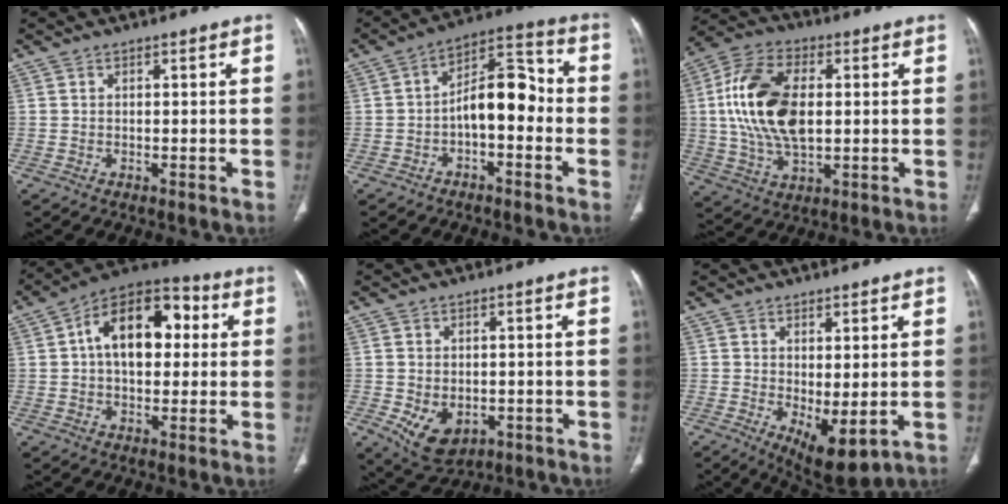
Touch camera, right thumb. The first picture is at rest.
{"total": 10.8, "force": [-2.0, 5.6, 9.0], "torque": [-0.119, 0.050, -0.043]}
{"total": 17.5, "force": [1.7, 9.8, 14.4], "torque": [-0.284, 0.009, 0.032]}
{"total": 16.4, "force": [2.7, 10.0, 12.7], "torque": [-0.172, 0.031, 0.034]}
{"total": 7.8, "force": [-2.2, 5.4, 5.2], "torque": [-0.076, -0.001, -0.017]}
{"total": 7.7, "force": [-0.9, 3.2, 7.0], "torque": [-0.104, -0.017, 0.003]}